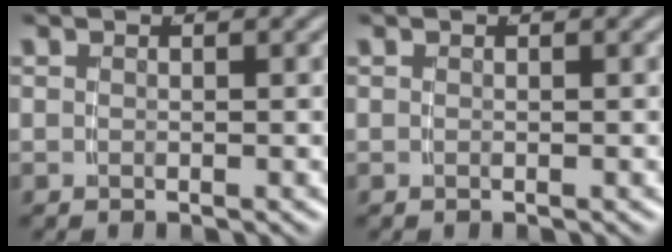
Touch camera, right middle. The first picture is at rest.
{"total": 0.0}